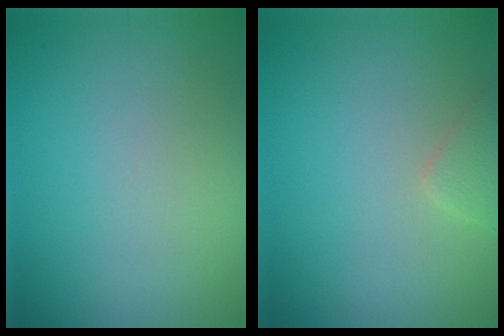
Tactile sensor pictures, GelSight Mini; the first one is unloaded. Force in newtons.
{"total": 1.3, "press": 1.2, "slide": 0.1}